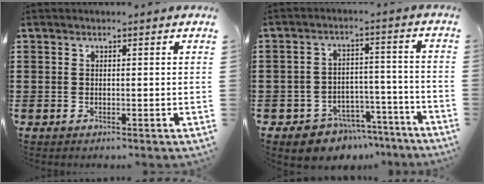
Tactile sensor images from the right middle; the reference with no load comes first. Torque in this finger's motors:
{"motor_torque": [1.14, -1.00, 0.20, 0.07]}